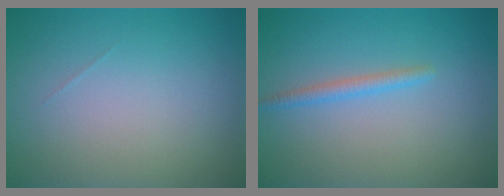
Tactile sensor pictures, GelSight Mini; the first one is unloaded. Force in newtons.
{"total": 1.4, "press": 1.4, "slide": 0.0}